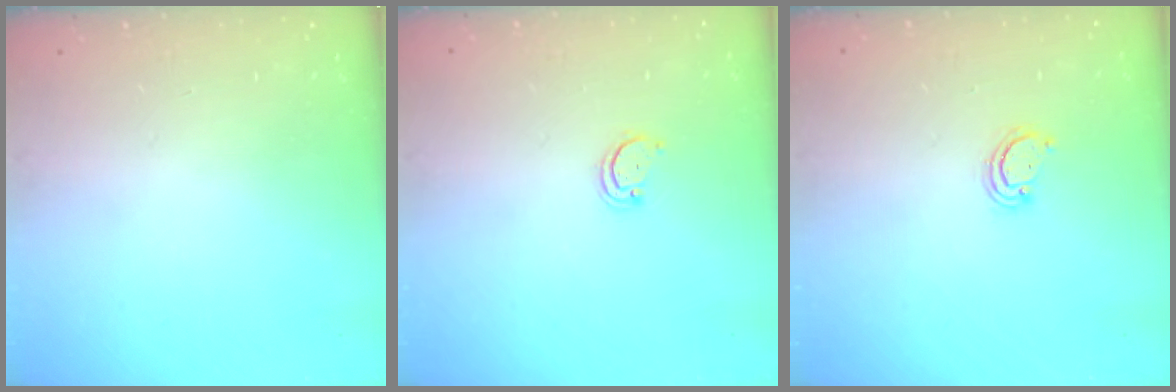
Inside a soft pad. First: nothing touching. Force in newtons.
{"total": 2.2, "press": 2.2, "slide": 0.2}
{"total": 2.3, "press": 2.3, "slide": 0.3}